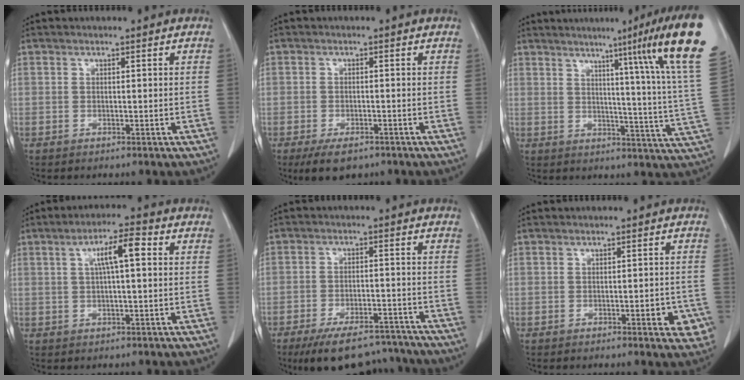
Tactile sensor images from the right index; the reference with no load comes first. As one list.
[{"total": 4.8, "force": [-3.2, 2.6, 2.5], "torque": [-0.045, -0.005, -0.046]}, {"total": 18.3, "force": [10.7, -2.9, 14.6], "torque": [-0.184, -0.050, 0.109]}, {"total": 6.0, "force": [1.5, 0.9, 5.8], "torque": [-0.103, 0.016, 0.023]}, {"total": 13.4, "force": [-11.6, 4.4, 4.9], "torque": [-0.073, 0.010, -0.166]}, {"total": 3.9, "force": [-1.6, 1.3, 3.4], "torque": [-0.034, 0.000, -0.017]}]